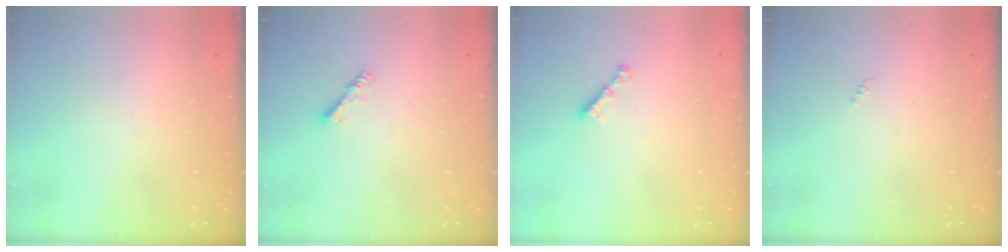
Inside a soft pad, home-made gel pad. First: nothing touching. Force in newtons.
{"total": 3.6, "press": 3.5, "slide": 0.7}
{"total": 1.7, "press": 1.6, "slide": 0.5}
{"total": 0.0}